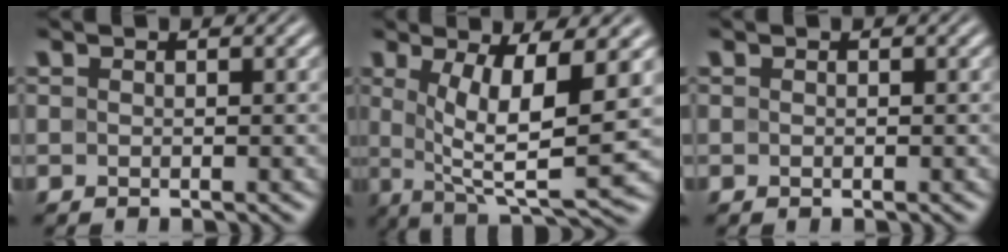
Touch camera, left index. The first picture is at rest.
{"total": 8.3, "force": [1.1, 2.1, 7.9], "torque": [-0.134, -0.011, 0.026]}
{"total": 0.0}